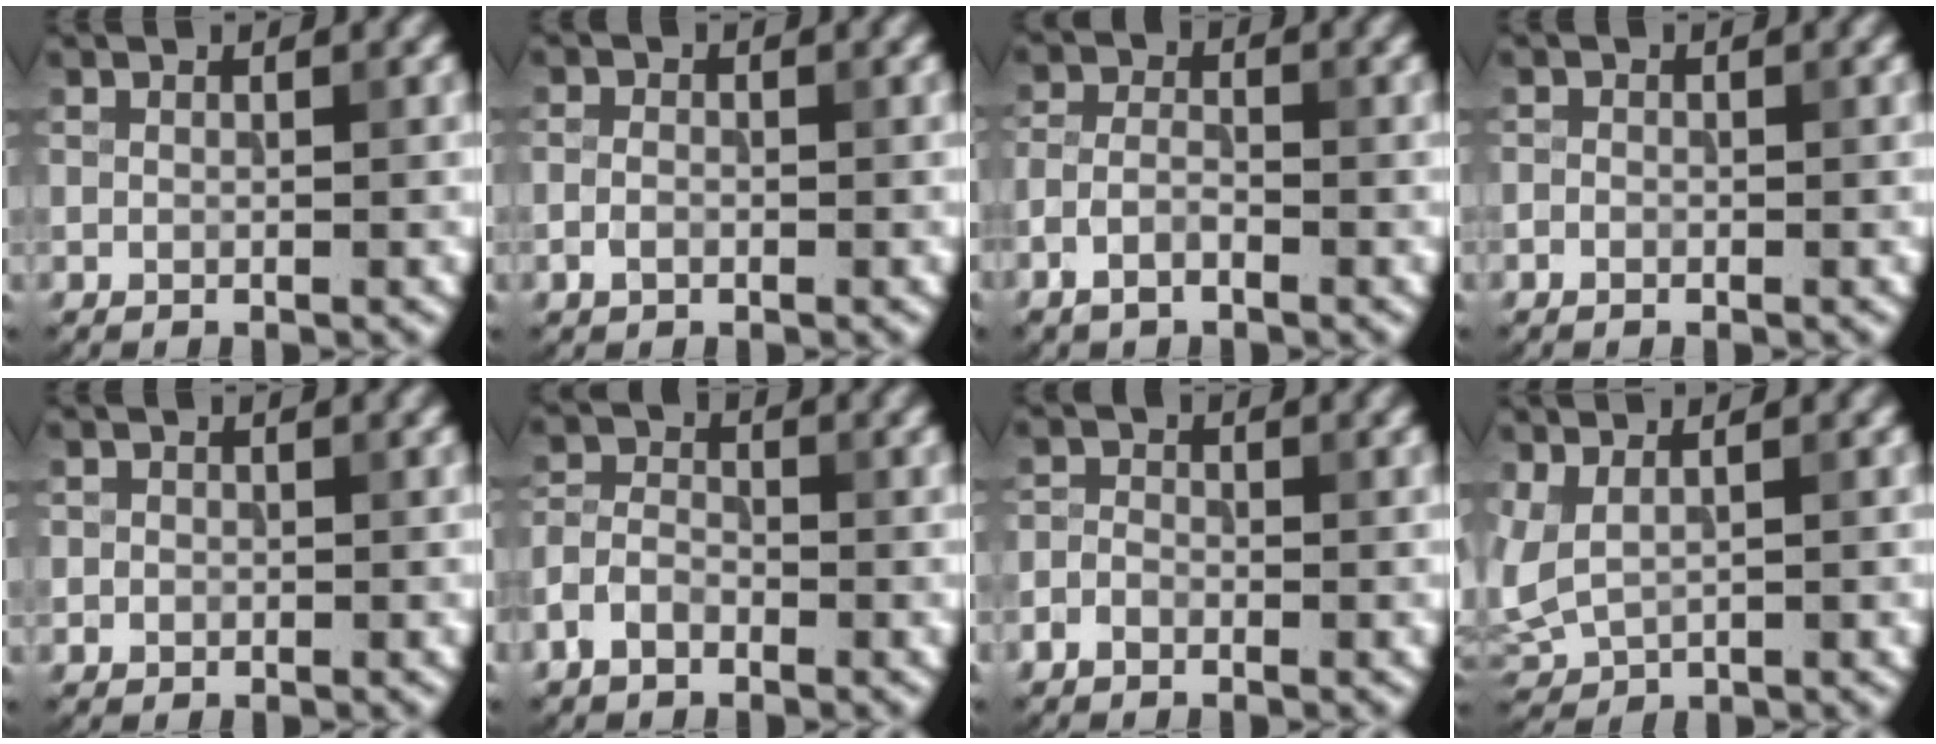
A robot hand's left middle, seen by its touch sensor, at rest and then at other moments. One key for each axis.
{"total": 1.4, "fx": -0.6, "fy": 1.0, "fz": 0.8, "tx": -0.016, "ty": 0.001, "tz": -0.015}
{"total": 2.6, "fx": -1.6, "fy": 1.3, "fz": 1.6, "tx": -0.034, "ty": 0.003, "tz": -0.040}
{"total": 0.6, "fx": -0.4, "fy": 0.4, "fz": 0.2, "tx": -0.002, "ty": -0.002, "tz": -0.009}
{"total": 0.8, "fx": -0.1, "fy": 0.8, "fz": 0.0, "tx": 0.008, "ty": -0.004, "tz": -0.003}
{"total": 3.1, "fx": -1.9, "fy": 1.9, "fz": 1.5, "tx": -0.030, "ty": 0.004, "tz": -0.049}
{"total": 1.6, "fx": -1.1, "fy": 1.0, "fz": 0.5, "tx": -0.006, "ty": 0.004, "tz": -0.027}
{"total": 2.9, "fx": 1.5, "fy": 1.4, "fz": 2.1, "tx": -0.055, "ty": 0.002, "tz": 0.038}